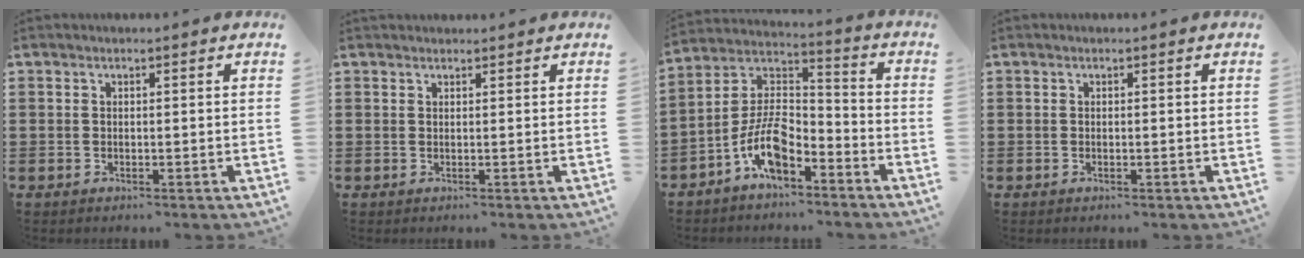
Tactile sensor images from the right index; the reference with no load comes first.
{"total": 0.7, "force": [0.6, 0.1, -0.1], "torque": [0.002, 0.001, 0.012]}
{"total": 9.4, "force": [-5.9, 3.9, 6.3], "torque": [-0.140, -0.001, -0.115]}
{"total": 0.0}